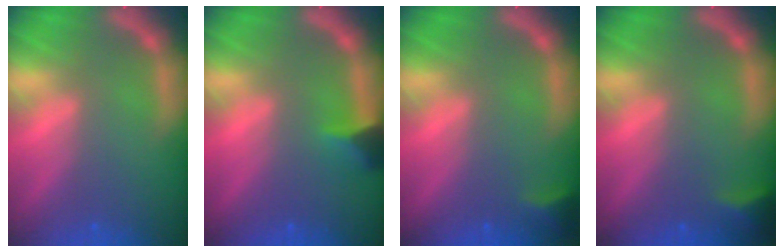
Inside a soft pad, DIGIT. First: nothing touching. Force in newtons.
{"total": 2.4}
{"total": 1.9}
{"total": 2.4}